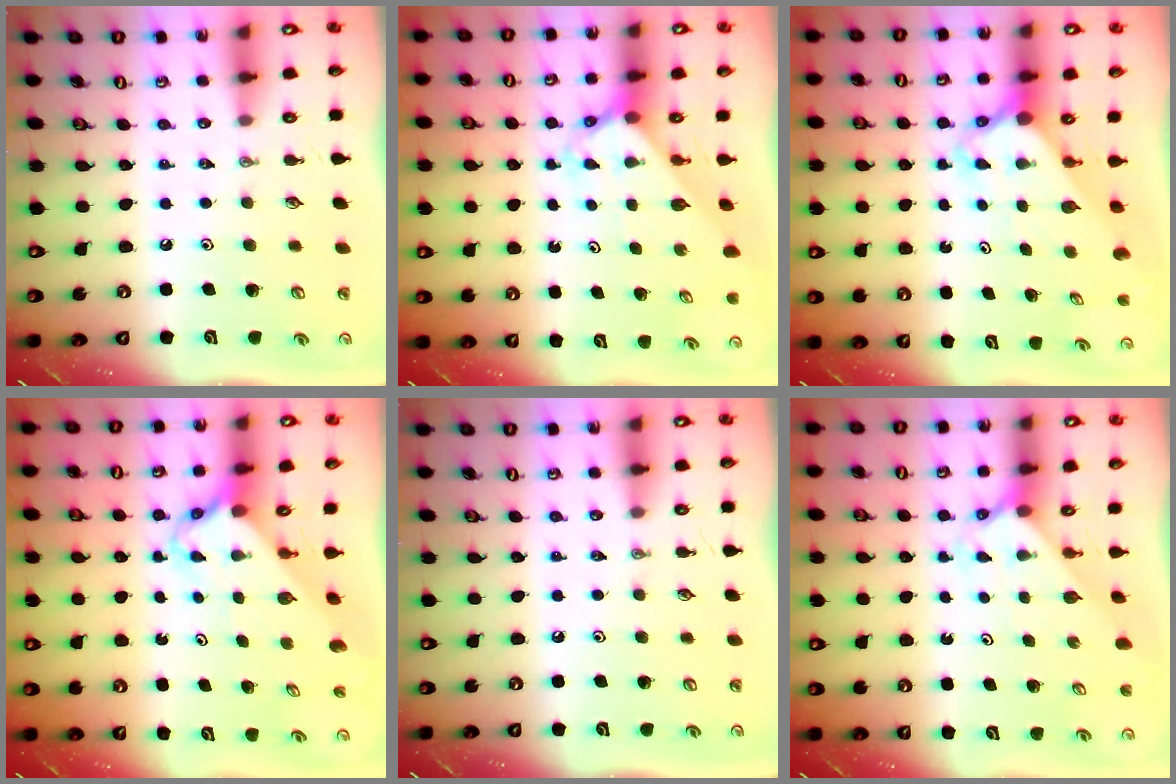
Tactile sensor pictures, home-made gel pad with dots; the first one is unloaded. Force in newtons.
{"total": 2.7, "press": 2.7, "slide": 0.1}
{"total": 2.8, "press": 2.8, "slide": 0.2}
{"total": 2.5, "press": 2.5, "slide": 0.2}
{"total": 0.0}
{"total": 2.2, "press": 2.2, "slide": 0.2}